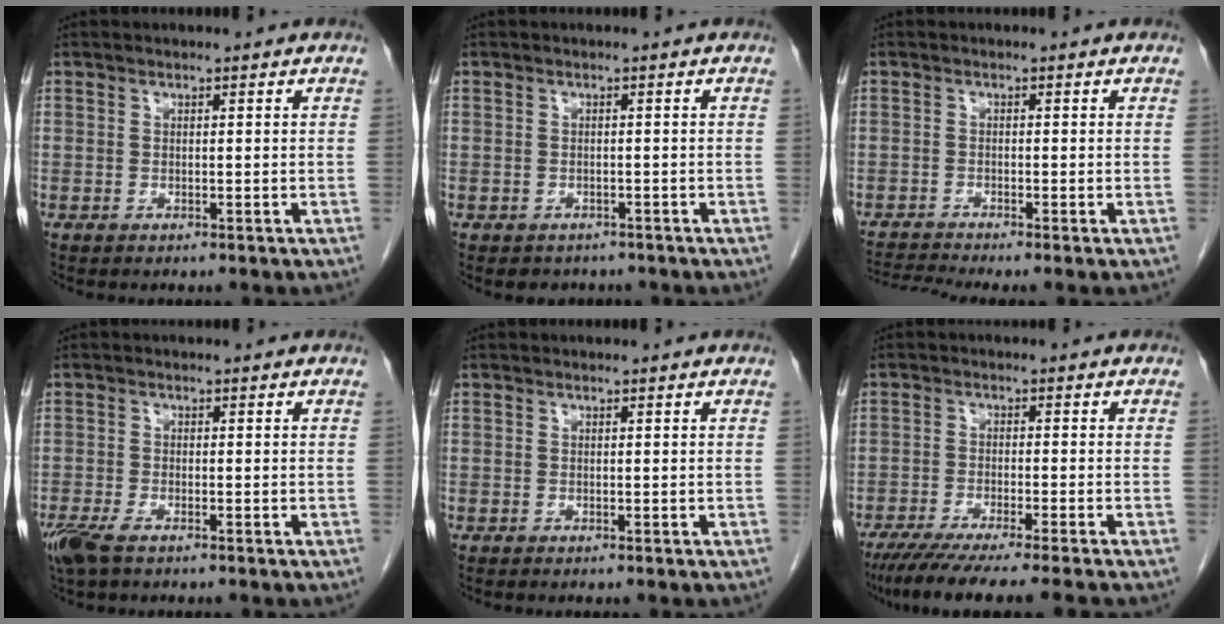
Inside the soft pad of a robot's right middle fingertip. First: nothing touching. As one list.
[{"total": 2.4, "force": [-1.9, 1.5, 0.1], "torque": [-0.005, 0.004, -0.026]}, {"total": 3.8, "force": [-3.3, -1.6, 0.9], "torque": [-0.025, -0.010, -0.064]}, {"total": 4.4, "force": [-3.1, 1.4, 2.9], "torque": [-0.065, -0.010, -0.055]}, {"total": 0.0}, {"total": 11.4, "force": [-9.5, -0.9, 6.1], "torque": [-0.075, -0.034, -0.147]}]